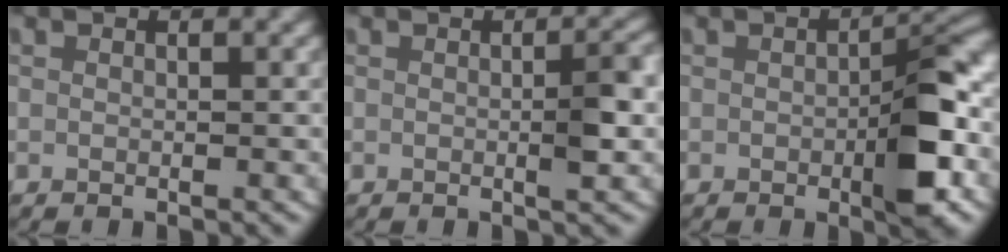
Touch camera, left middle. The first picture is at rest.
{"total": 2.5, "force": [-0.1, 0.3, 2.5], "torque": [-0.032, 0.001, -0.002]}
{"total": 5.6, "force": [-1.0, 2.4, 5.0], "torque": [-0.068, -0.004, -0.012]}